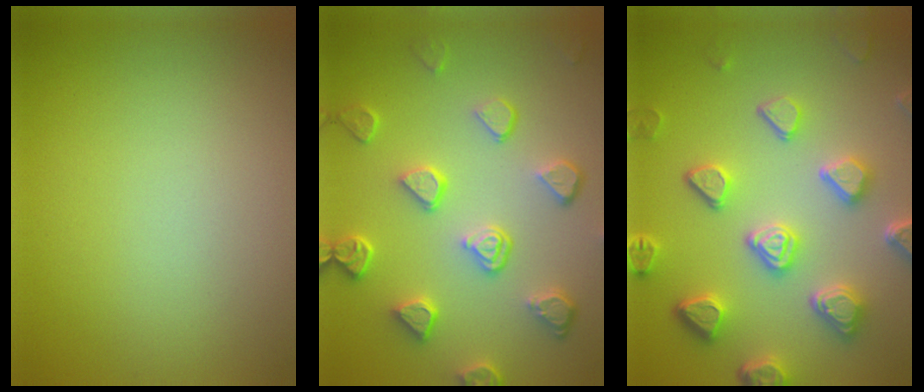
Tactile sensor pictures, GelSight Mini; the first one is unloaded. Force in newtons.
{"total": 5.1, "press": 4.2, "slide": 2.9}
{"total": 6.3, "press": 5.2, "slide": 3.5}